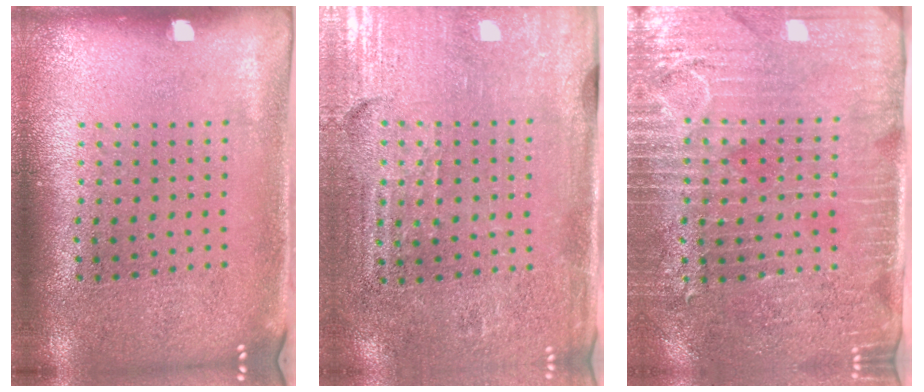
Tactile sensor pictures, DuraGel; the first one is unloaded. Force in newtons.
{"total": 3.4, "press": 3.1, "slide": 1.3}
{"total": 3.7, "press": 3.2, "slide": 1.7}